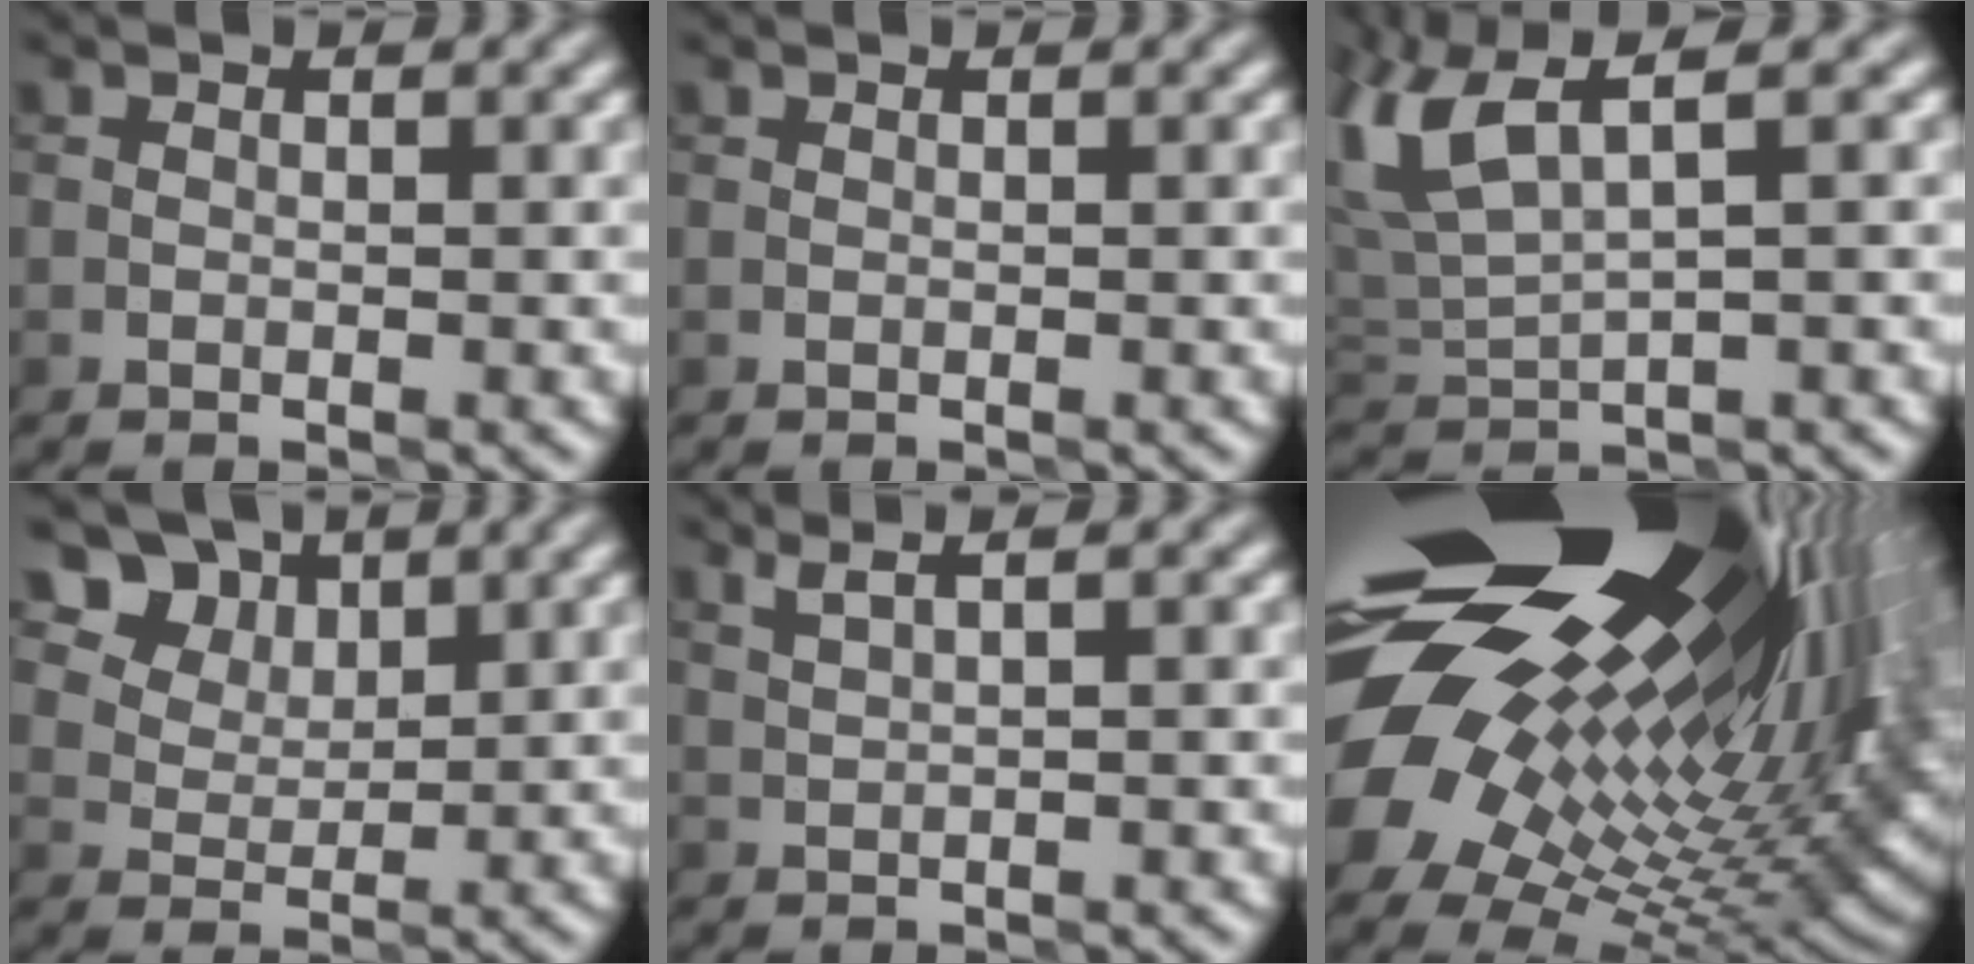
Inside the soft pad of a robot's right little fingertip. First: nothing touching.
{"total": 0.0}
{"total": 6.2, "force": [2.8, 2.1, 5.2], "torque": [-0.129, 0.021, 0.054]}
{"total": 8.7, "force": [5.6, 5.6, 3.7], "torque": [-0.090, 0.004, 0.101]}
{"total": 2.5, "force": [1.7, 0.6, 1.7], "torque": [-0.023, 0.012, 0.019]}
{"total": 21.3, "force": [6.7, 11.4, 16.7], "torque": [-0.299, 0.016, 0.108]}